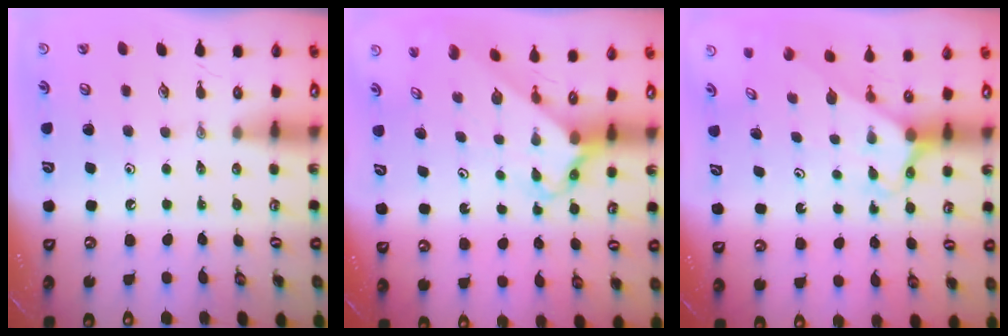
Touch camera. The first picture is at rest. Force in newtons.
{"total": 2.6, "press": 2.6, "slide": 0.2}
{"total": 2.4, "press": 2.4, "slide": 0.2}